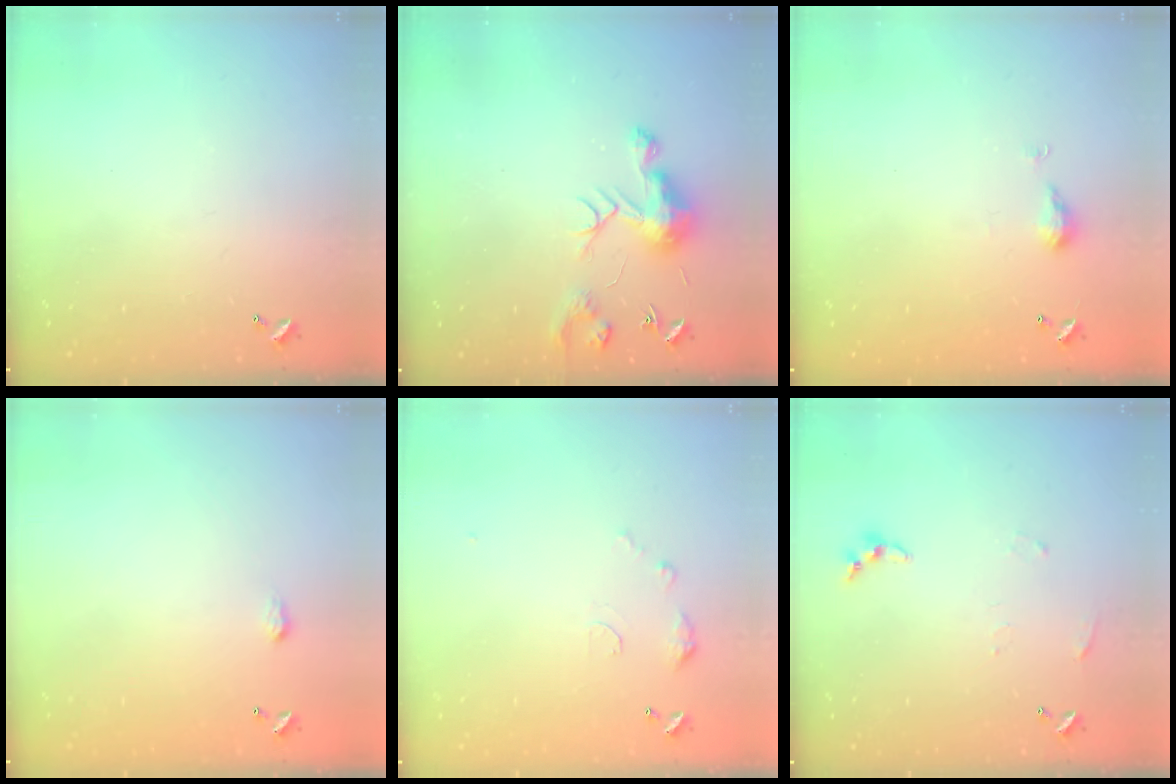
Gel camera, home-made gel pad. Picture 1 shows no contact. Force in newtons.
{"total": 9.7, "press": 9.7, "slide": 0.5}
{"total": 4.4, "press": 4.3, "slide": 0.7}
{"total": 1.3, "press": 1.3, "slide": 0.2}
{"total": 6.4, "press": 6.4, "slide": 0.7}
{"total": 4.9, "press": 4.8, "slide": 0.5}